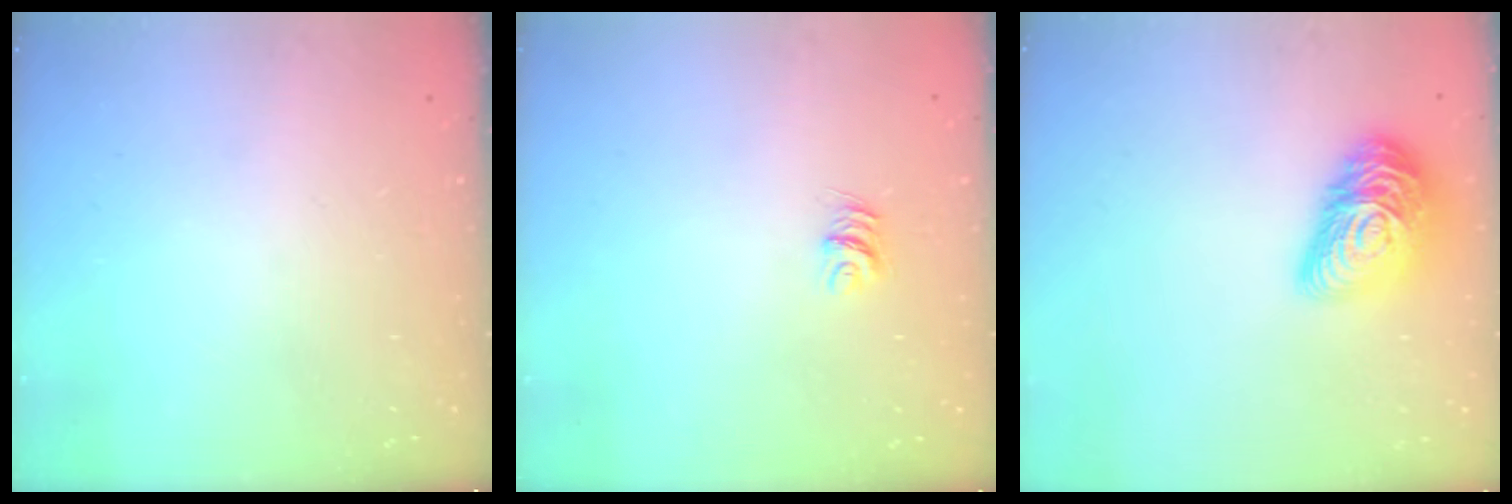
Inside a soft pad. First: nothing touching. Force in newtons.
{"total": 5.1, "press": 5.1, "slide": 0.3}
{"total": 16.6, "press": 16.6, "slide": 0.9}